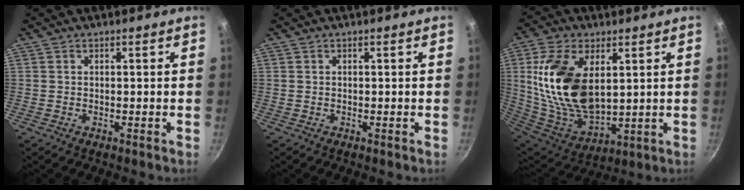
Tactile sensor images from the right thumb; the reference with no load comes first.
{"total": 0.0}
{"total": 20.2, "force": [4.5, 11.5, 16.0], "torque": [-0.296, -0.029, 0.100]}